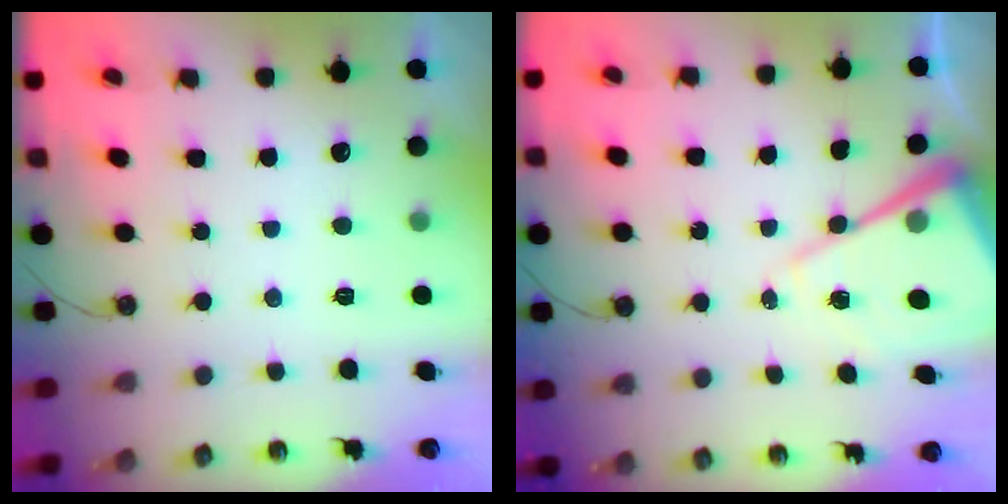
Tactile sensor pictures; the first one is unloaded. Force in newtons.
{"total": 13.2, "press": 13.2, "slide": 1.1}